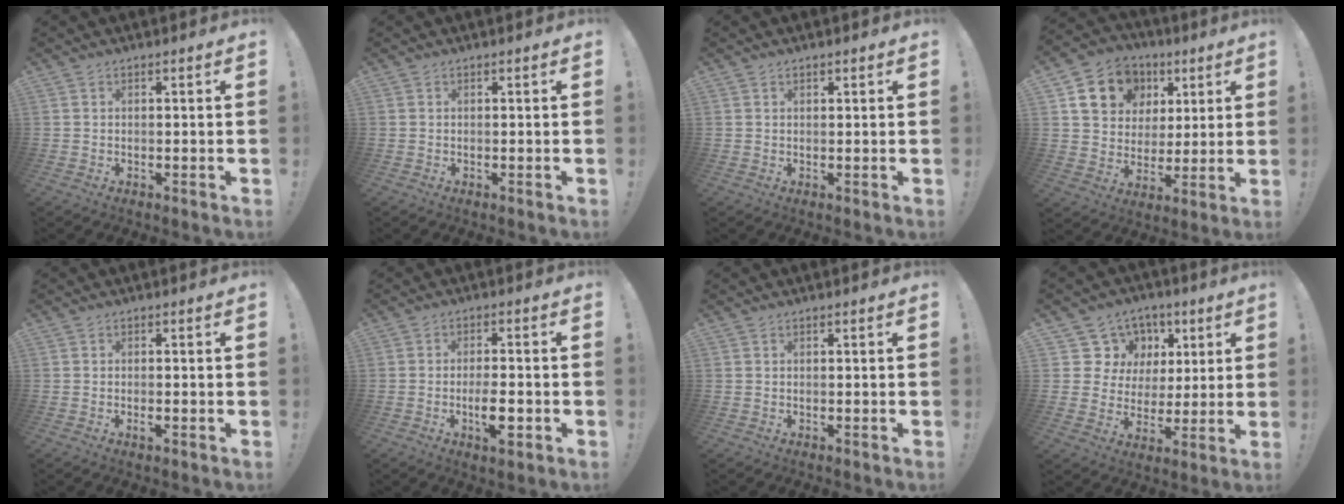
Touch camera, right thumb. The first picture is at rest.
{"total": 0.0}
{"total": 0.8, "force": [0.6, 0.5, 0.3], "torque": [0.000, -0.002, 0.011]}
{"total": 15.1, "force": [6.4, 12.4, 5.8], "torque": [-0.087, -0.020, 0.140]}
{"total": 1.2, "force": [-0.7, 0.2, 0.9], "torque": [-0.022, 0.003, -0.011]}
{"total": 7.2, "force": [-2.5, 2.2, 6.4], "torque": [-0.117, 0.002, -0.042]}
{"total": 0.0}
{"total": 11.2, "force": [4.6, 10.0, 2.1], "torque": [-0.031, -0.029, 0.103]}